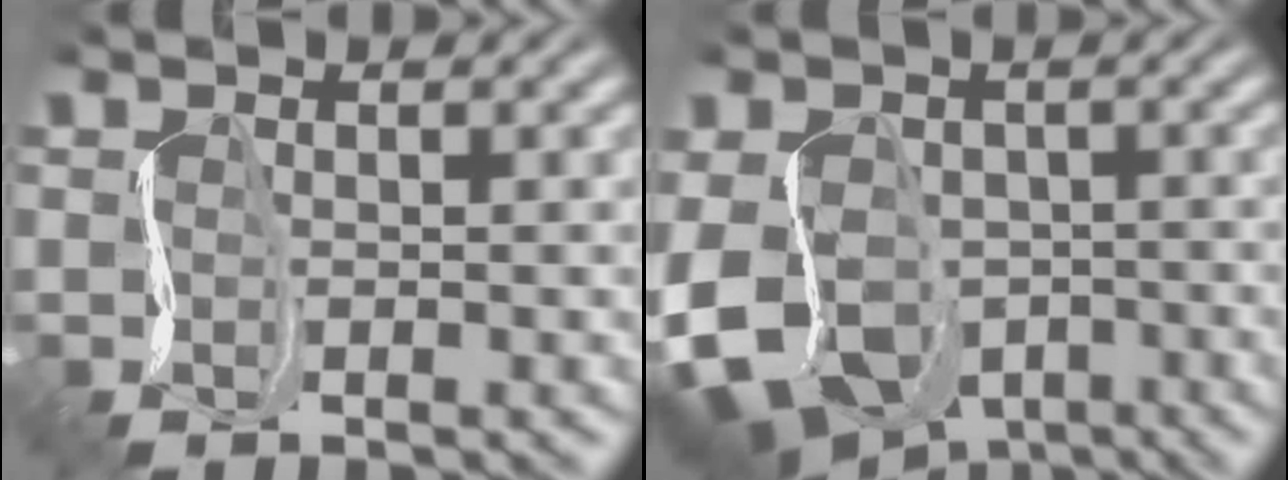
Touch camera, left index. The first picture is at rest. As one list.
[{"total": 11.4, "force": [-5.9, 7.6, 6.0], "torque": [-0.120, -0.033, -0.090]}]